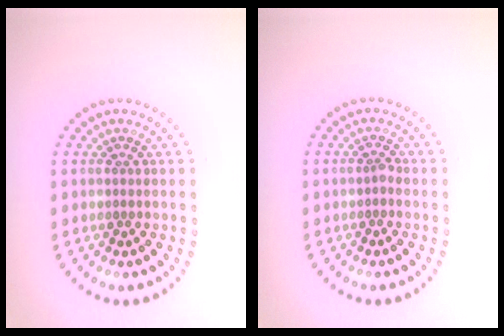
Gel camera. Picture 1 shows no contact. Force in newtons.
{"total": 0.7, "press": 0.5, "slide": 0.4}